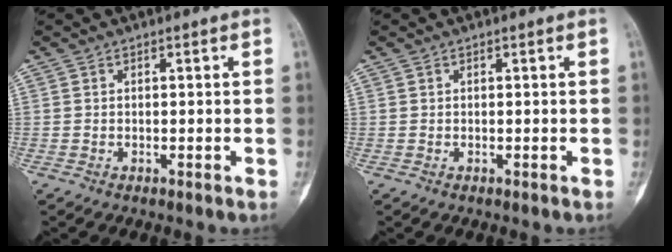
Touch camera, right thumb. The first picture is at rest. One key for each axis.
{"total": 0.0}